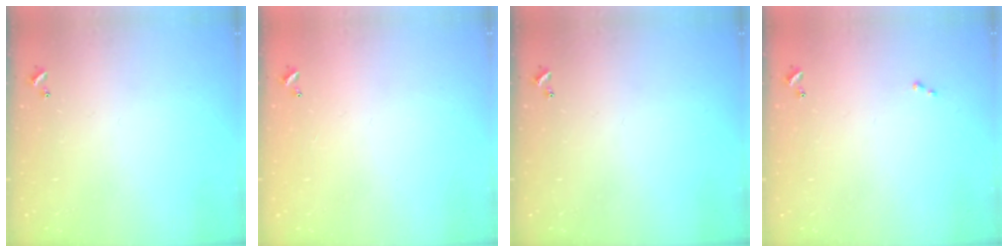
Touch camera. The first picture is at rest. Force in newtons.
{"total": 2.8, "press": 2.8, "slide": 0.1}
{"total": 0.0}
{"total": 0.0}